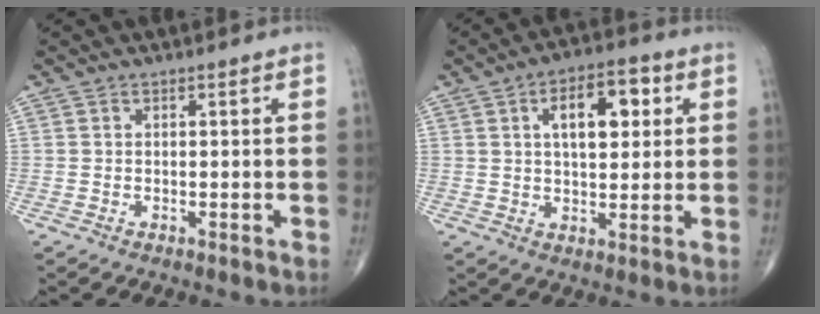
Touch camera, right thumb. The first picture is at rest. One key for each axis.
{"total": 10.6, "fx": 3.1, "fy": 5.3, "fz": 8.7, "tx": -0.106, "ty": 0.004, "tz": 0.045}